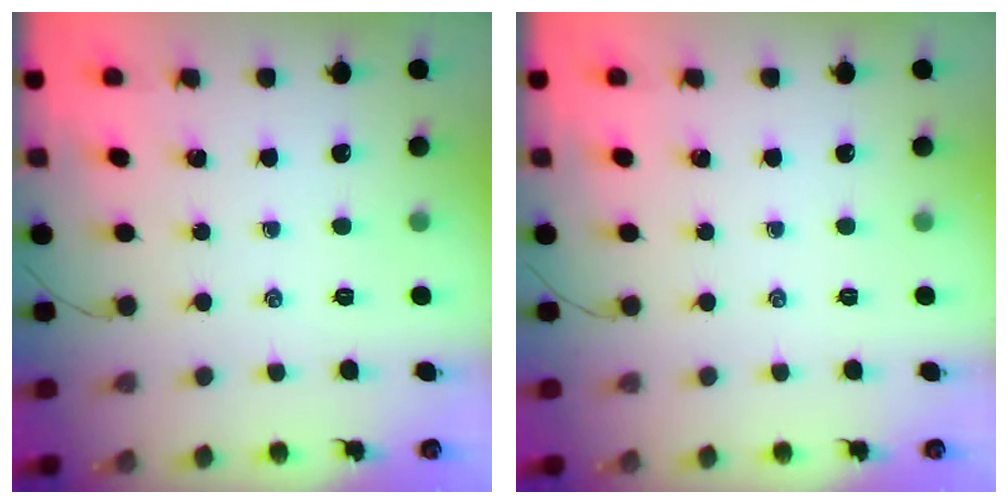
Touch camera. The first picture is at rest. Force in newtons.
{"total": 0.0}